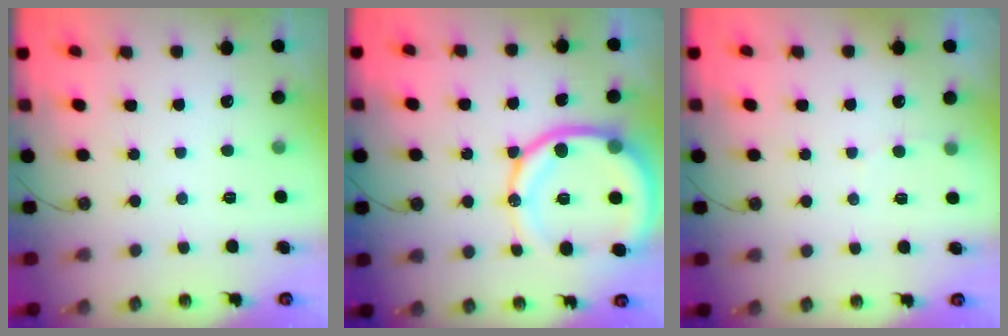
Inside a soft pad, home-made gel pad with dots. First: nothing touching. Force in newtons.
{"total": 18.4, "press": 18.2, "slide": 2.3}
{"total": 2.8, "press": 2.8, "slide": 0.2}